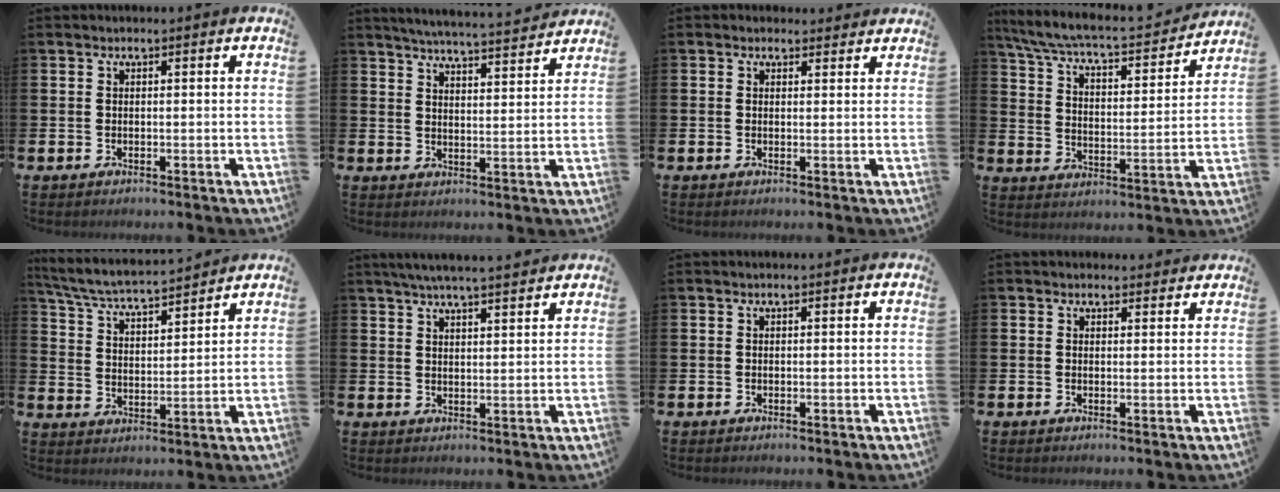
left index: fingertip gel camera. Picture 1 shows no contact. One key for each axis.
{"total": 5.0, "fx": 4.9, "fy": -0.3, "fz": 0.9, "tx": -0.030, "ty": -0.038, "tz": 0.085}
{"total": 1.3, "fx": 1.1, "fy": 0.7, "fz": 0.1, "tx": 0.008, "ty": 0.001, "tz": 0.017}
{"total": 6.8, "fx": 6.3, "fy": 1.0, "fz": 2.4, "tx": -0.077, "ty": -0.049, "tz": 0.103}
{"total": 5.5, "fx": 5.3, "fy": 0.5, "fz": 1.5, "tx": -0.053, "ty": -0.038, "tz": 0.090}
{"total": 4.6, "fx": 4.3, "fy": -0.3, "fz": 1.4, "tx": -0.037, "ty": -0.015, "tz": 0.077}
{"total": 0.0}
{"total": 1.6, "fx": 1.5, "fy": 0.6, "fz": 0.1, "tx": 0.008, "ty": -0.002, "tz": 0.025}